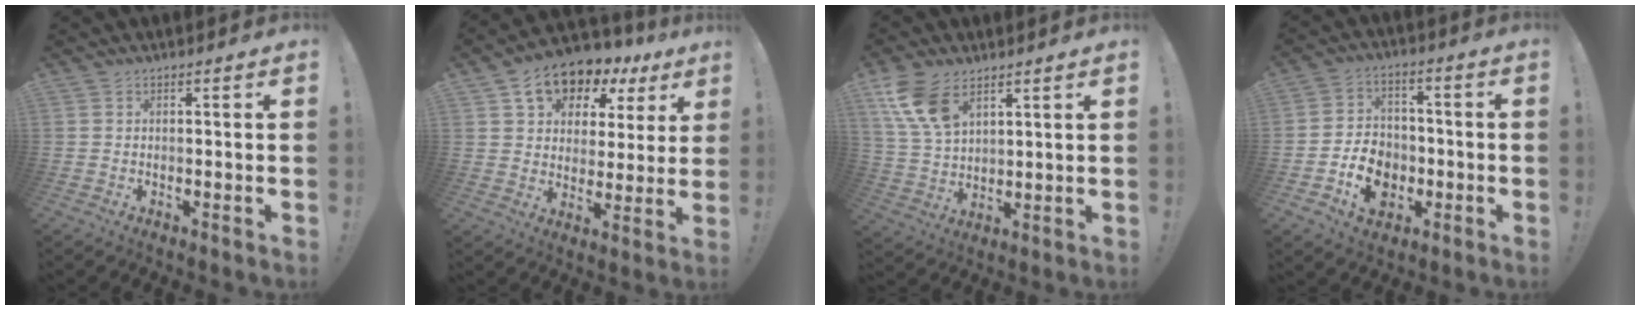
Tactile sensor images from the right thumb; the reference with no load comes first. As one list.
[{"total": 12.4, "force": [7.5, 8.2, 5.5], "torque": [-0.077, -0.048, 0.135]}, {"total": 12.0, "force": [7.0, 6.7, 7.1], "torque": [-0.137, -0.026, 0.136]}, {"total": 11.5, "force": [-4.2, 9.3, 5.3], "torque": [-0.079, 0.030, -0.067]}]